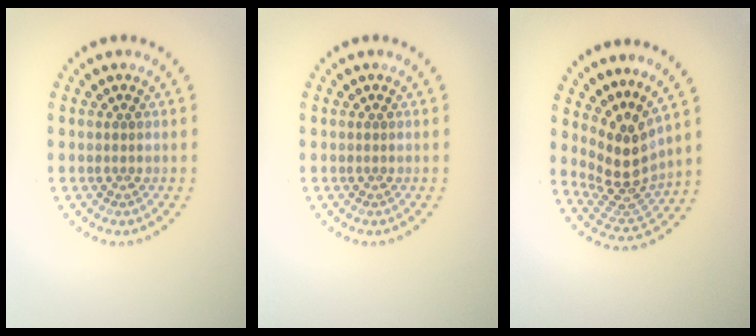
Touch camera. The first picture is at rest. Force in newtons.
{"total": 0.0}
{"total": 4.2, "press": 3.1, "slide": 2.9}